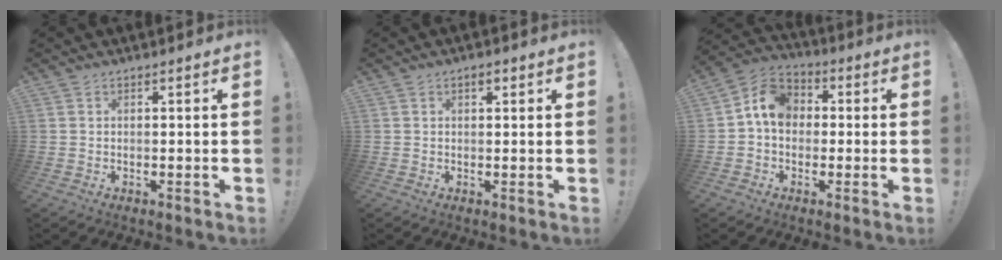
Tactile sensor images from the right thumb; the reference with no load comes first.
{"total": 1.8, "force": [0.9, 0.9, 1.2], "torque": [-0.018, 0.000, 0.014]}
{"total": 10.2, "force": [0.9, 8.1, 6.1], "torque": [-0.094, 0.021, 0.026]}